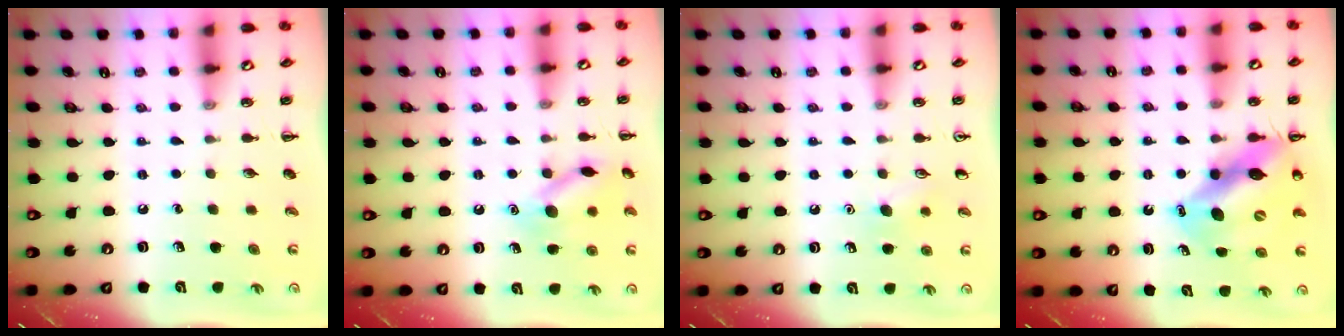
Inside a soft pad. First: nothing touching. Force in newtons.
{"total": 11.9, "press": 11.9, "slide": 0.6}
{"total": 6.5, "press": 6.3, "slide": 1.5}
{"total": 12.9, "press": 12.3, "slide": 3.8}